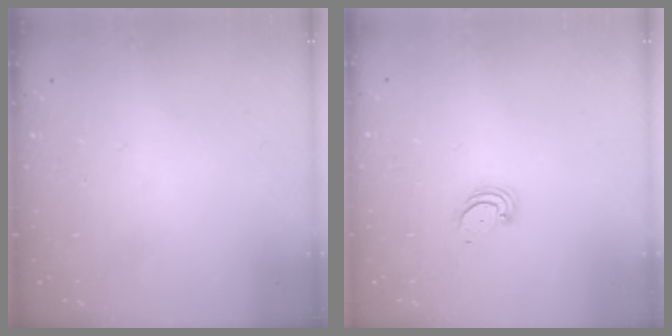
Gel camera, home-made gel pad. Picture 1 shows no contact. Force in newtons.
{"total": 2.2, "press": 2.2, "slide": 0.3}